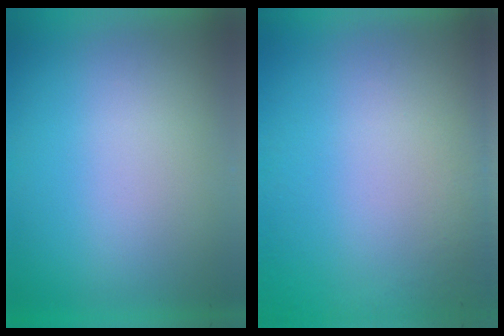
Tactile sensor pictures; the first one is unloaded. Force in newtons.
{"total": 2.8}